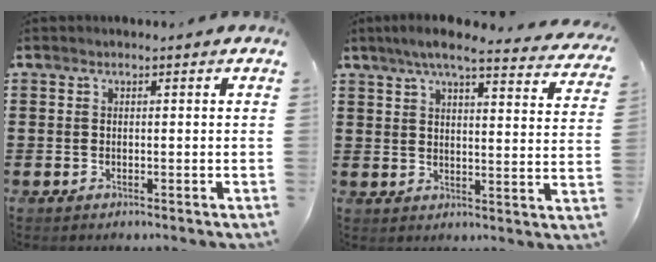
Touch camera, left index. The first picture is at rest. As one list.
[{"total": 6.5, "force": [5.4, 0.2, 3.6], "torque": [-0.086, -0.020, 0.093]}]